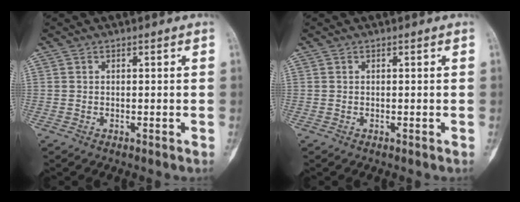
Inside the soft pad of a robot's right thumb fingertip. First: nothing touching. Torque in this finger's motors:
{"motor_torque": [0.15, 0.12, 0.03, -0.04, 0.02]}